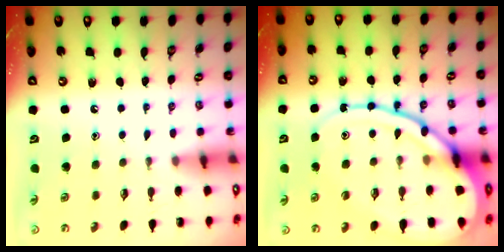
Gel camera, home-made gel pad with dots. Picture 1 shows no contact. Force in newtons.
{"total": 18.4, "press": 18.3, "slide": 1.9}